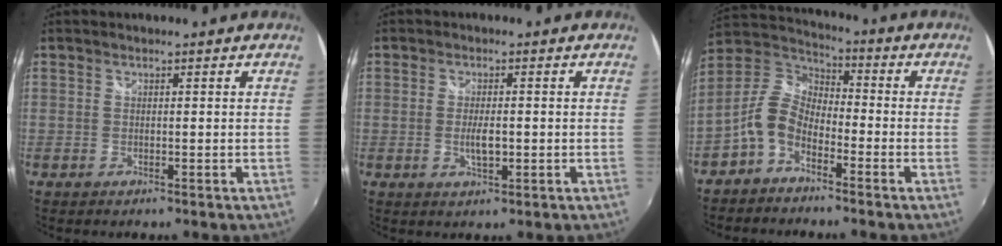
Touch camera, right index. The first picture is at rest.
{"total": 3.2, "force": [-0.5, 1.1, 3.0], "torque": [-0.055, -0.006, -0.008]}
{"total": 8.8, "force": [-4.7, 5.3, 5.3], "torque": [-0.120, 0.017, -0.102]}